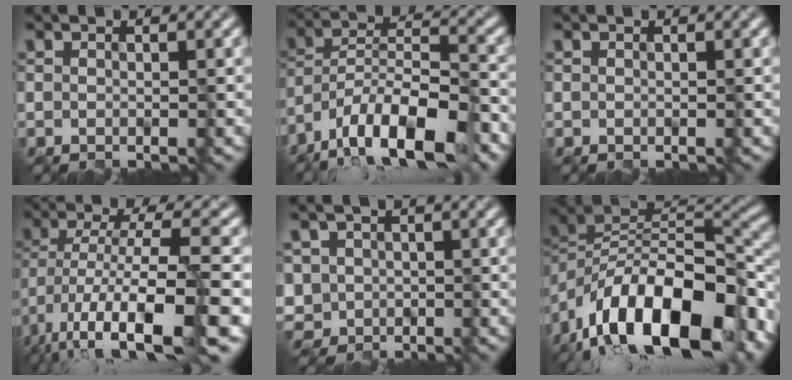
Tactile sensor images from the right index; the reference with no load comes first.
{"total": 14.6, "force": [-10.5, 5.0, 8.8], "torque": [-0.146, 0.007, -0.168]}
{"total": 0.0}
{"total": 12.8, "force": [-5.8, 3.2, 11.0], "torque": [-0.207, 0.001, -0.096]}
{"total": 4.4, "force": [-0.3, 4.2, 1.2], "torque": [-0.027, 0.015, -0.020]}
{"total": 17.3, "force": [-9.5, 7.4, 12.4], "torque": [-0.204, 0.009, -0.170]}